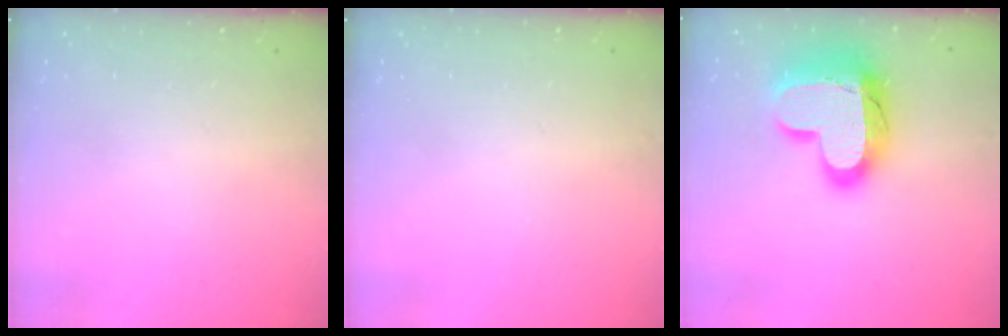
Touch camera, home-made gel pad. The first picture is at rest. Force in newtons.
{"total": 0.0}
{"total": 20.9, "press": 20.9, "slide": 1.8}